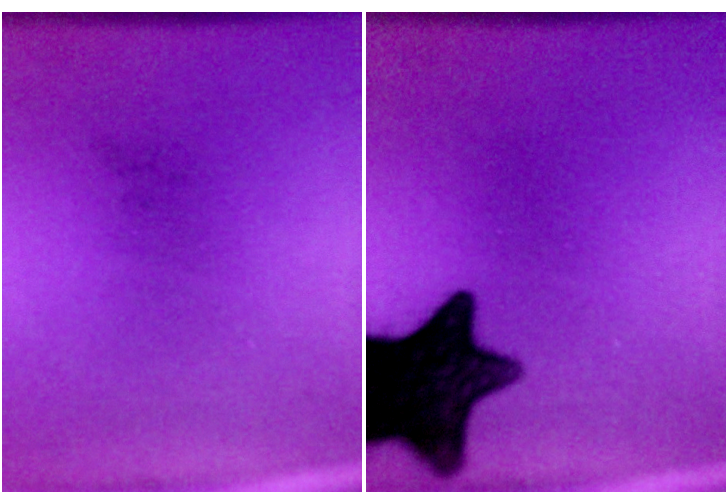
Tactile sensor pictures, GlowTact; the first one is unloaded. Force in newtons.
{"total": 15.0}